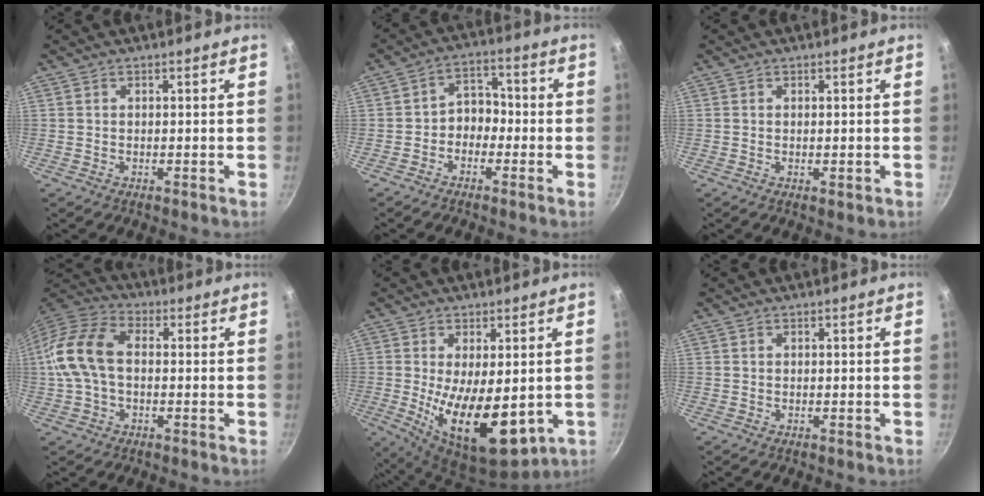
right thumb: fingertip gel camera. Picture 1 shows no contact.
{"total": 5.4, "force": [-1.8, 4.2, 2.9], "torque": [-0.009, 0.035, -0.040]}
{"total": 1.2, "force": [-0.3, 0.3, 1.1], "torque": [-0.017, -0.004, -0.004]}
{"total": 13.4, "force": [0.0, 8.5, 10.3], "torque": [-0.194, 0.038, -0.016]}
{"total": 15.7, "force": [-1.7, 7.3, 13.8], "torque": [-0.218, -0.025, -0.007]}
{"total": 0.0}